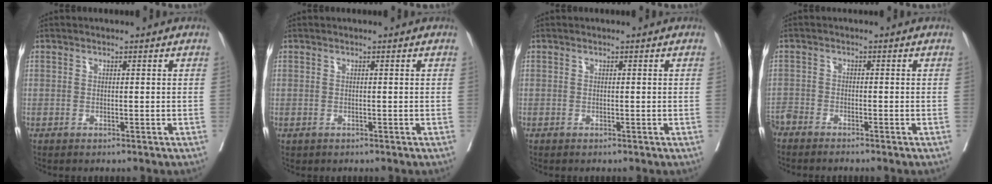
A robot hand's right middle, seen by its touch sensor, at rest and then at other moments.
{"total": 0.0}
{"total": 0.0}
{"total": 3.8, "force": [-3.6, 0.4, 1.2], "torque": [-0.014, -0.009, -0.067]}